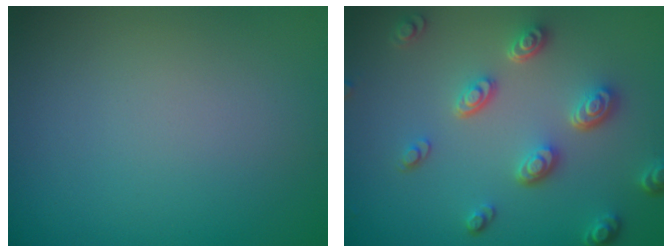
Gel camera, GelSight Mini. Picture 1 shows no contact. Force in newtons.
{"total": 4.6, "press": 3.5, "slide": 3.0}